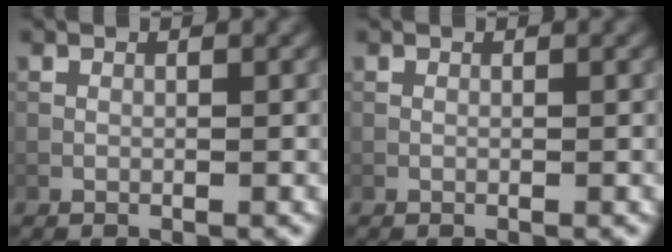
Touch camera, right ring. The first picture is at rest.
{"total": 0.0}